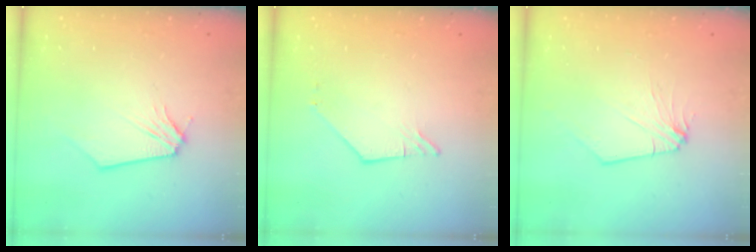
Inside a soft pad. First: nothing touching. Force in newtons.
{"total": 2.7, "press": 2.7, "slide": 0.4}
{"total": 2.1, "press": 2.1, "slide": 0.2}